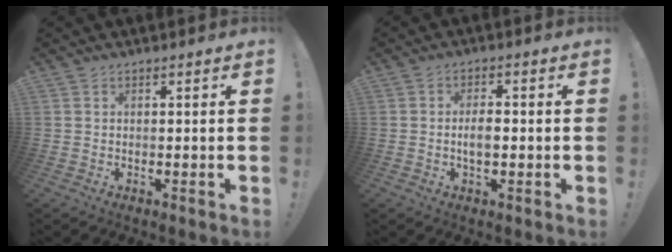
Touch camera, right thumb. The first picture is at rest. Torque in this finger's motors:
{"motor_torque": [-0.12, 0.17, 0.15, 0.22, 0.00]}